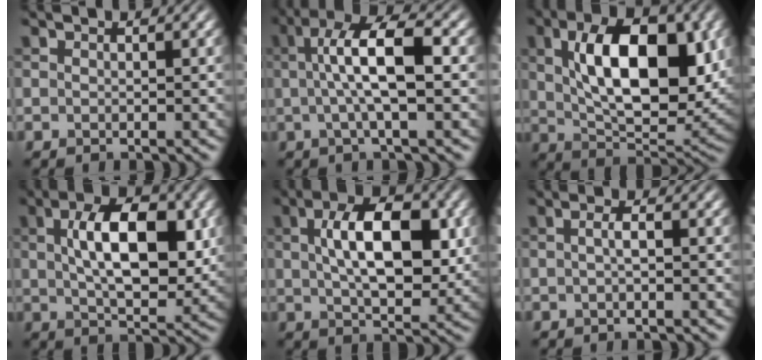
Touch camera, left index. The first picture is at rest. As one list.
[{"total": 7.0, "force": [0.7, 1.8, 6.7], "torque": [-0.113, 0.013, 0.005]}, {"total": 11.9, "force": [2.5, 5.9, 10.1], "torque": [-0.157, -0.001, 0.044]}, {"total": 9.2, "force": [1.7, 4.3, 7.9], "torque": [-0.126, 0.005, 0.028]}, {"total": 9.1, "force": [1.7, 4.3, 7.8], "torque": [-0.125, 0.008, 0.026]}, {"total": 1.2, "force": [0.0, 0.2, 1.2], "torque": [-0.023, 0.002, -0.001]}]